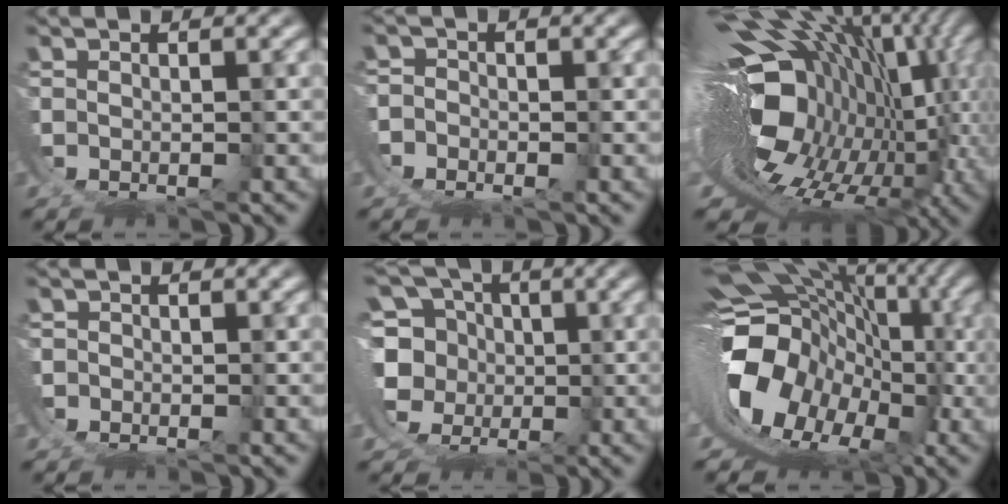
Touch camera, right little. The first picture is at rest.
{"total": 2.0, "force": [-1.2, 1.6, 0.0], "torque": [-0.001, -0.005, -0.029]}
{"total": 22.9, "force": [-3.3, 14.0, 17.8], "torque": [-0.254, -0.040, -0.039]}
{"total": 0.7, "force": [-0.5, 0.5, 0.0], "torque": [0.003, 0.001, -0.015]}
{"total": 13.1, "force": [0.2, 11.3, 6.6], "torque": [-0.145, -0.043, 0.000]}
{"total": 22.5, "force": [-1.7, 16.9, 14.8], "torque": [-0.270, -0.053, -0.023]}